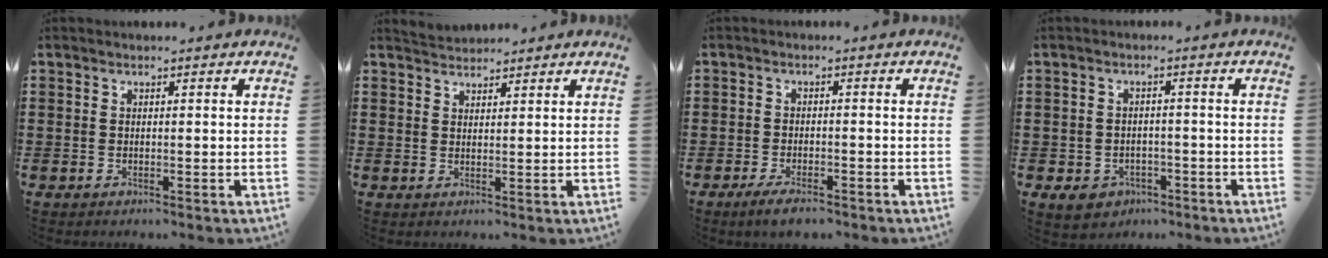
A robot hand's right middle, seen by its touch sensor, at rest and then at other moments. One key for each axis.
{"total": 2.3, "fx": 2.3, "fy": 0.4, "fz": -0.3, "tx": -0.003, "ty": 0.002, "tz": 0.045}
{"total": 2.8, "fx": -2.3, "fy": 0.4, "fz": 1.5, "tx": -0.033, "ty": -0.001, "tz": -0.046}
{"total": 2.9, "fx": -2.3, "fy": 1.7, "fz": 0.6, "tx": -0.018, "ty": 0.001, "tz": -0.046}